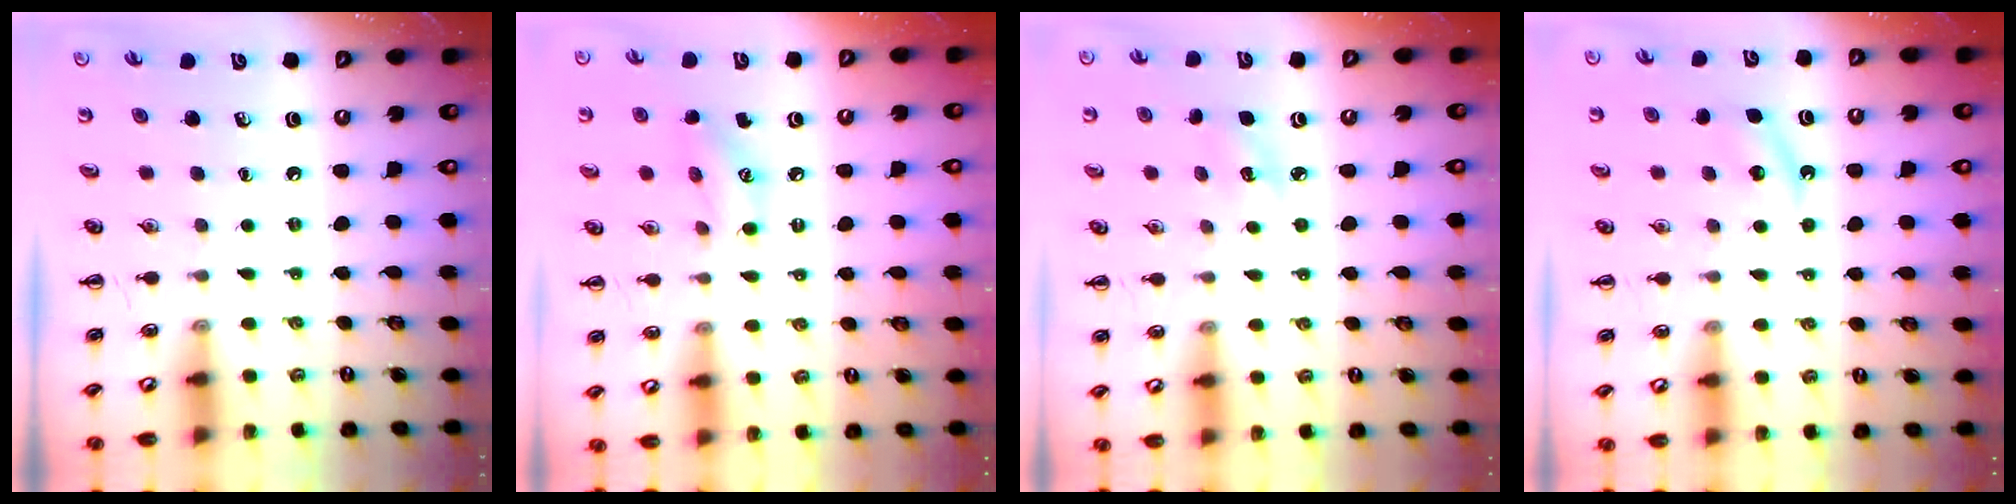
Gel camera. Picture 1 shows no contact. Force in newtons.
{"total": 7.7, "press": 7.6, "slide": 0.7}
{"total": 4.0, "press": 3.8, "slide": 1.2}
{"total": 5.2, "press": 5.0, "slide": 1.6}